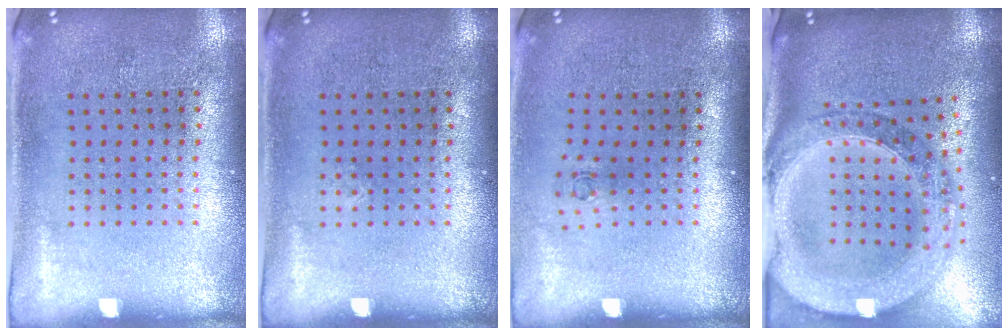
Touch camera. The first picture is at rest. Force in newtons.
{"total": 0.0}
{"total": 0.6, "press": 0.3, "slide": 0.5}
{"total": 2.6, "press": 2.3, "slide": 1.2}